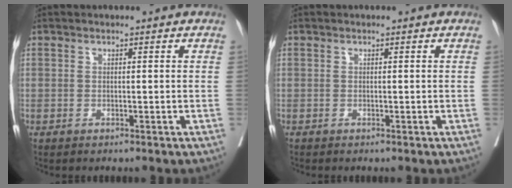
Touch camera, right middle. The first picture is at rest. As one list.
[{"total": 0.0}]